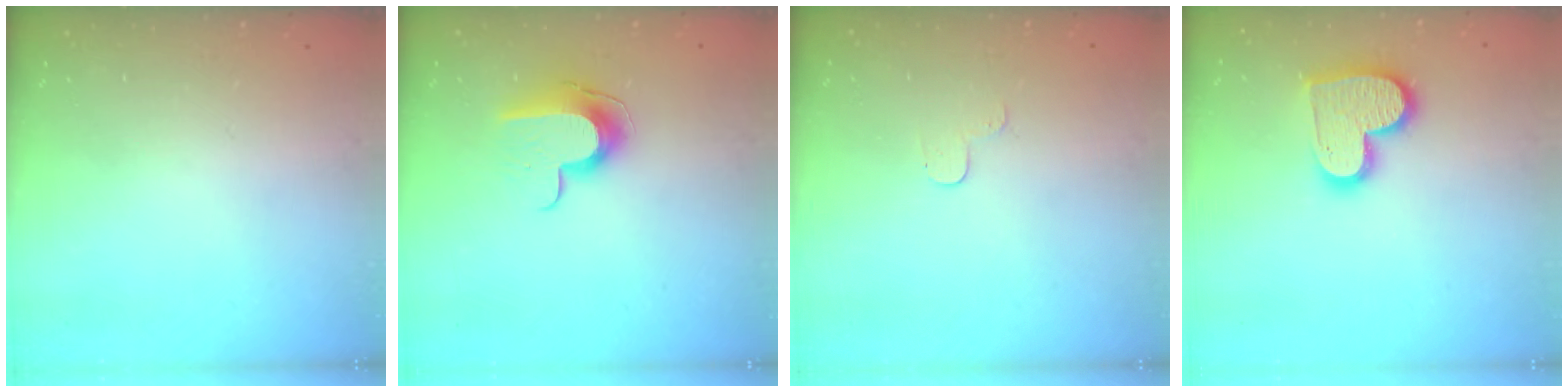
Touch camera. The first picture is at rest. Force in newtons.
{"total": 10.2, "press": 10.2, "slide": 0.6}
{"total": 3.4, "press": 3.4, "slide": 0.4}
{"total": 13.9, "press": 13.9, "slide": 1.2}